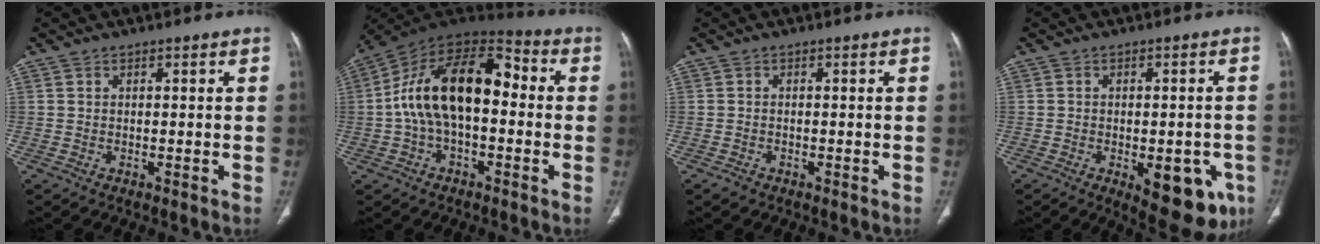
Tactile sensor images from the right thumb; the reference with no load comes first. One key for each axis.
{"total": 18.3, "fx": -0.2, "fy": 9.9, "fz": 15.4, "tx": -0.257, "ty": 0.050, "tz": -0.012}
{"total": 1.1, "fx": -0.8, "fy": 0.7, "fz": 0.3, "tx": -0.009, "ty": 0.000, "tz": -0.015}
{"total": 12.5, "fx": -4.8, "fy": 5.8, "fz": 10.0, "tx": -0.095, "ty": 0.005, "tz": -0.046}